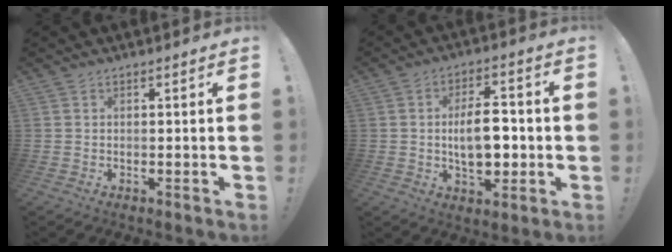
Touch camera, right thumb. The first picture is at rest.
{"total": 11.5, "force": [-0.7, 6.4, 9.6], "torque": [-0.160, 0.001, -0.016]}